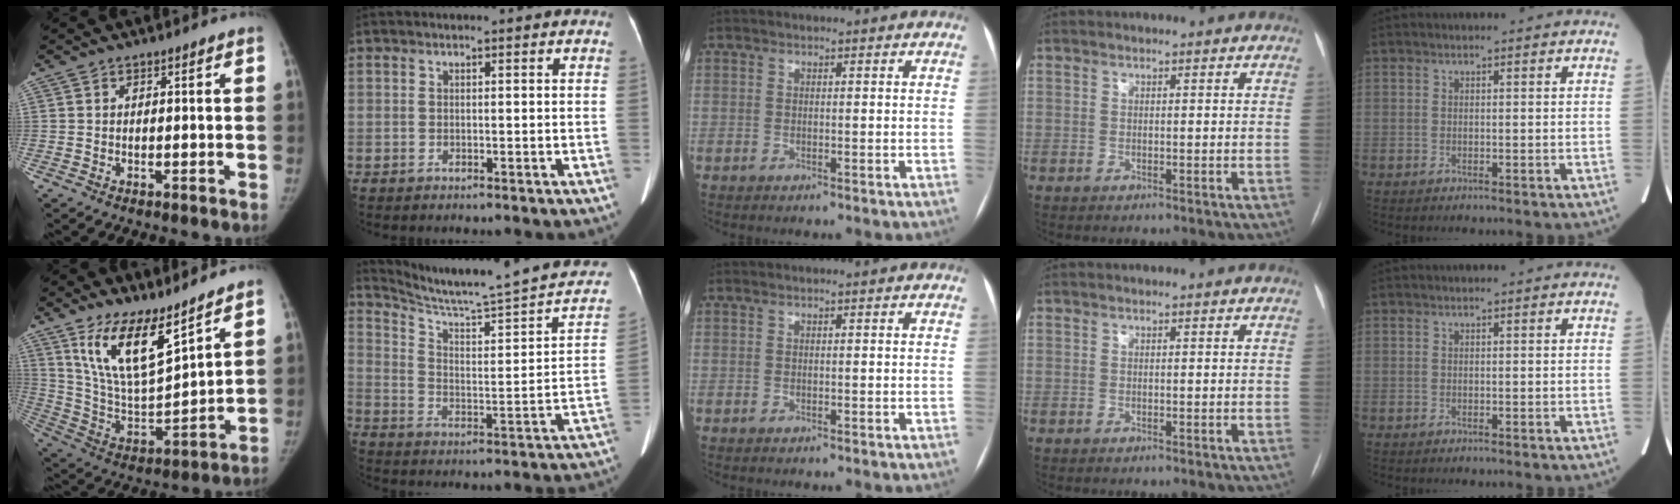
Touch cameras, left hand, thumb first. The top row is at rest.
{"thumb": {"total": 15.0, "force": [10.1, 4.8, 10.0], "torque": [-0.158, -0.066, 0.206]}, "index": {"total": 21.1, "force": [18.3, 0.4, 10.4], "torque": [-0.156, -0.051, 0.252]}}